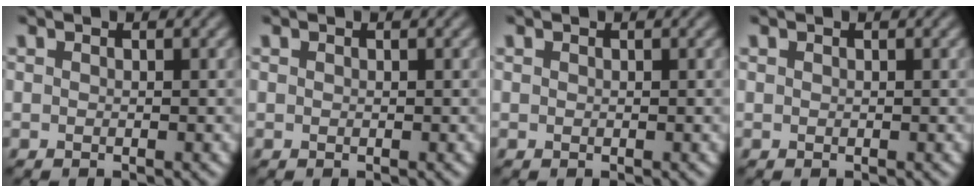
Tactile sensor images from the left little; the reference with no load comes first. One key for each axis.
{"total": 0.0}
{"total": 0.0}
{"total": 0.0}